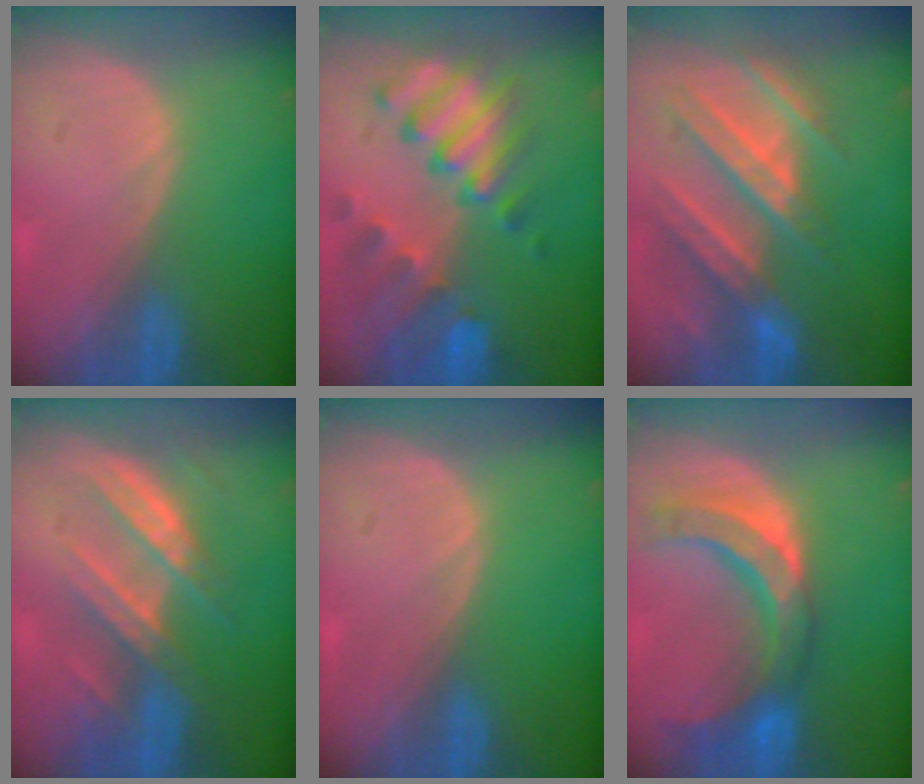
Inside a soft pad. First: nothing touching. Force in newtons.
{"total": 10.4, "press": 8.9, "slide": 5.3}
{"total": 10.4, "press": 9.6, "slide": 4.0}
{"total": 7.5, "press": 7.2, "slide": 1.9}
{"total": 0.0}
{"total": 10.3, "press": 9.5, "slide": 4.0}